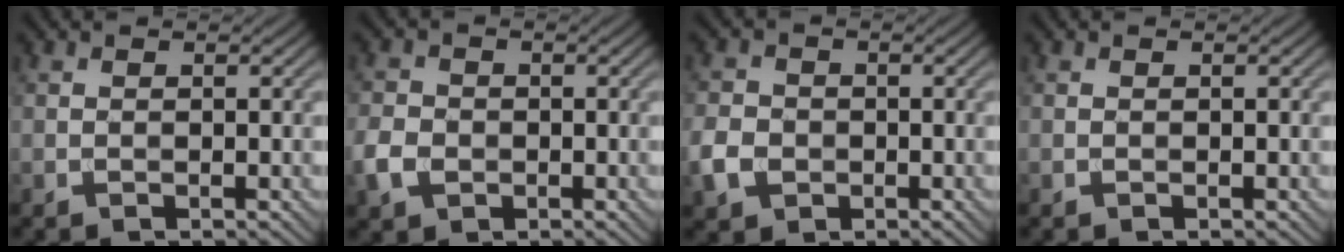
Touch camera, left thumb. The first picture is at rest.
{"total": 3.9, "force": [-1.3, 3.1, 2.0], "torque": [-0.055, -0.005, -0.033]}
{"total": 4.2, "force": [-1.4, 3.5, 1.9], "torque": [-0.053, -0.005, -0.037]}
{"total": 0.0}